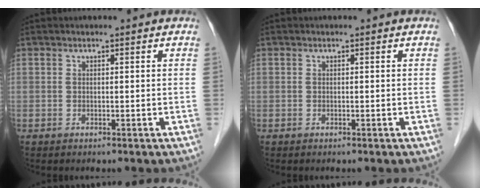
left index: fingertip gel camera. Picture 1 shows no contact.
{"total": 0.0}